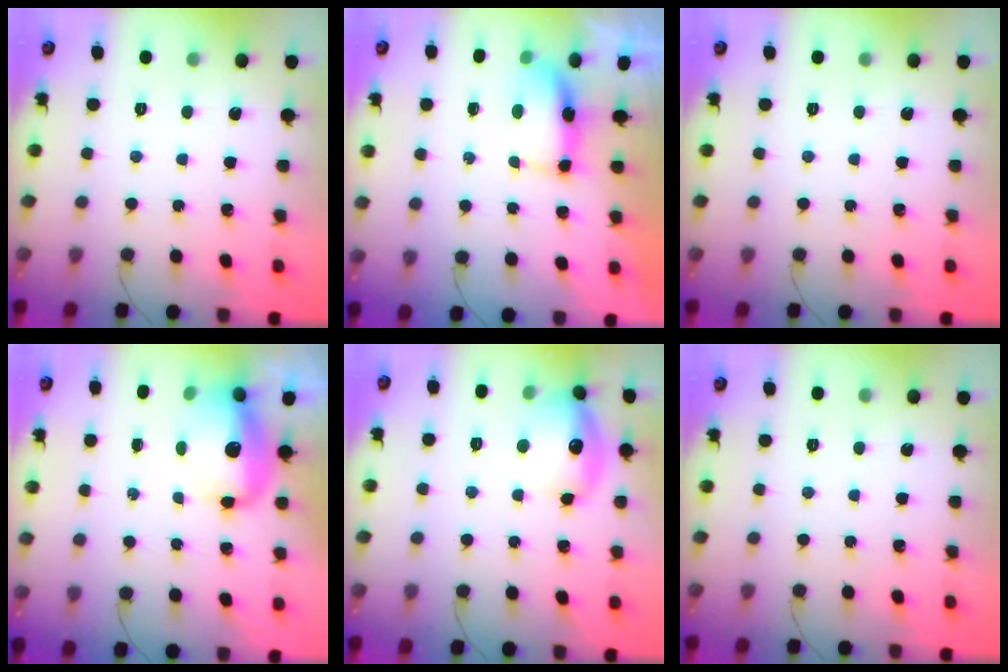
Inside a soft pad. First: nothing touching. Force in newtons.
{"total": 8.6, "press": 7.0, "slide": 5.0}
{"total": 0.0}
{"total": 13.1, "press": 12.8, "slide": 2.8}
{"total": 15.4, "press": 15.4, "slide": 1.3}
{"total": 0.0}